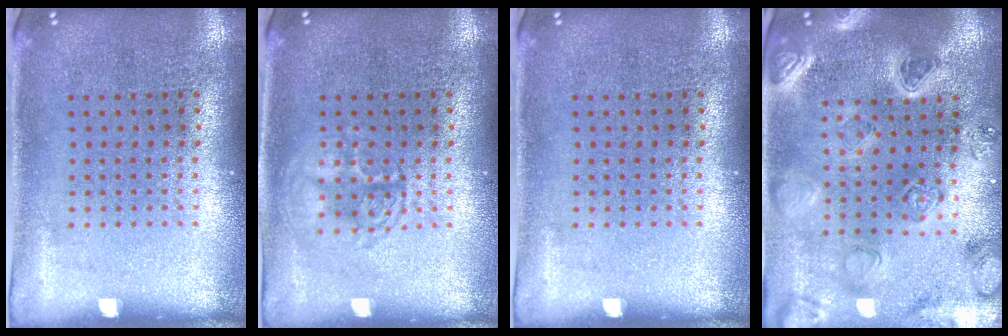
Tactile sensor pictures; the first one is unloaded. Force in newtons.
{"total": 2.2, "press": 2.1, "slide": 0.4}
{"total": 0.0}
{"total": 2.3, "press": 2.3, "slide": 0.2}